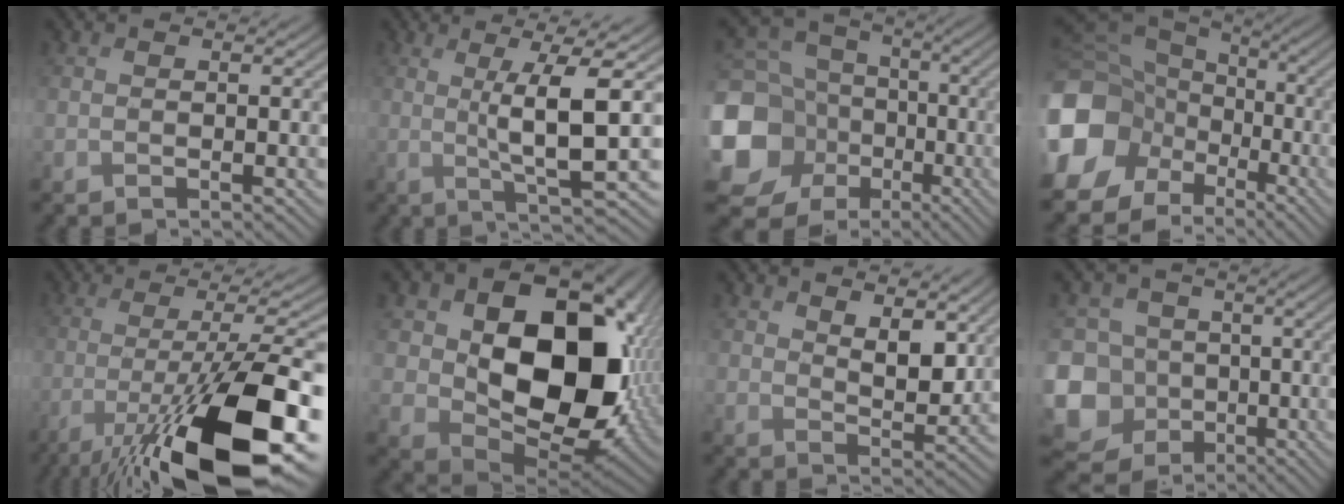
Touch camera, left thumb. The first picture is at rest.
{"total": 8.3, "force": [1.0, 1.1, 8.2], "torque": [-0.145, 0.009, 0.019]}
{"total": 19.5, "force": [-4.0, 17.2, 8.2], "torque": [-0.254, -0.032, -0.079]}
{"total": 20.5, "force": [-6.0, 17.2, 9.3], "torque": [-0.256, -0.045, -0.115]}
{"total": 18.9, "force": [-9.4, 4.6, 15.8], "torque": [-0.240, -0.010, -0.161]}
{"total": 19.9, "force": [3.2, 14.0, 13.8], "torque": [-0.236, -0.045, 0.093]}
{"total": 5.8, "force": [3.4, 2.8, 3.8], "torque": [-0.081, -0.011, 0.059]}
{"total": 15.7, "force": [-4.5, 14.3, 4.8], "torque": [-0.183, -0.012, -0.086]}